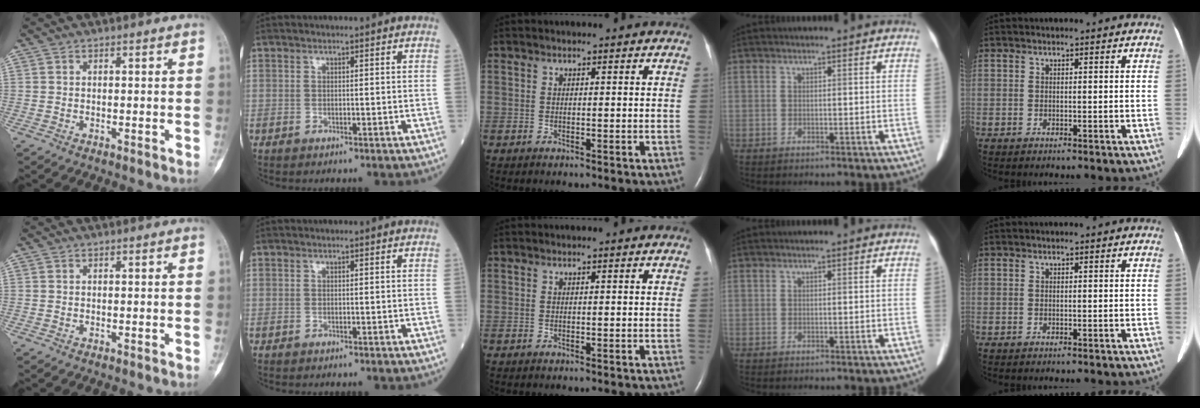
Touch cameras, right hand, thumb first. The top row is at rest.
{}